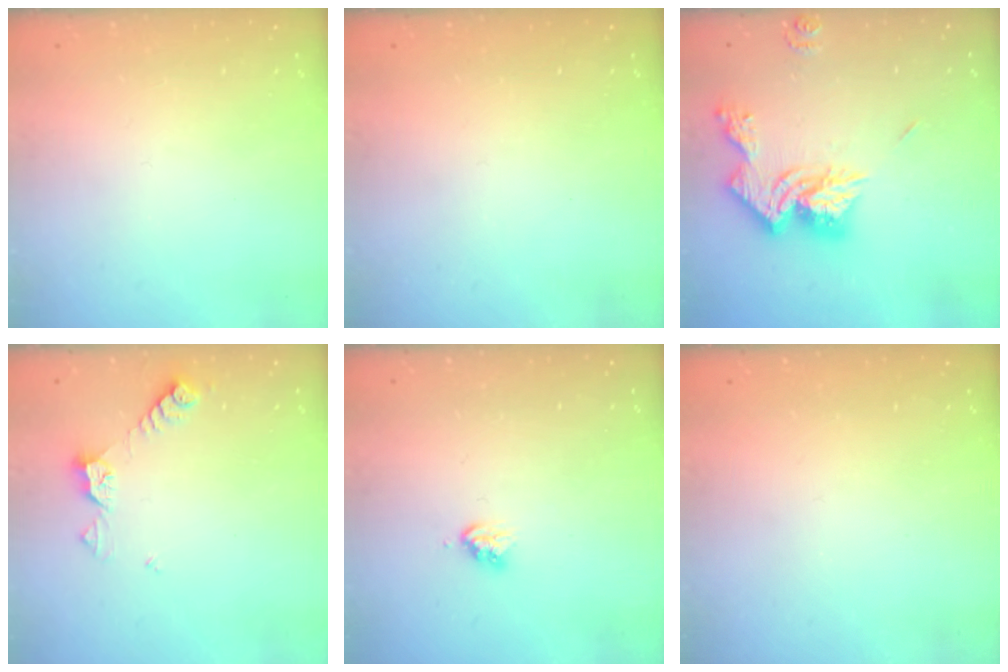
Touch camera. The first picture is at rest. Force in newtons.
{"total": 0.0}
{"total": 15.1, "press": 15.0, "slide": 1.7}
{"total": 6.0, "press": 6.0, "slide": 0.6}
{"total": 3.6, "press": 3.5, "slide": 0.4}
{"total": 0.0}